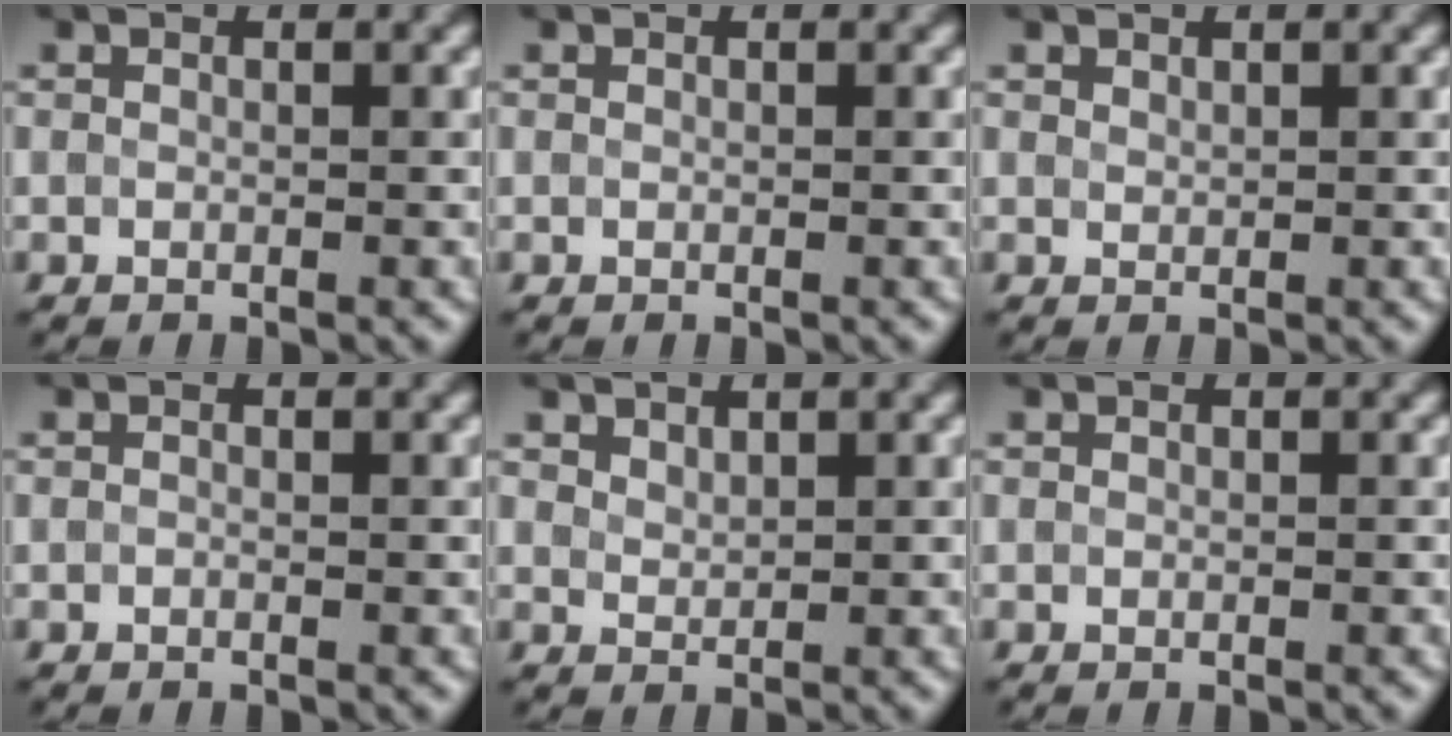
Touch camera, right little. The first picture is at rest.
{"total": 0.0}
{"total": 0.8, "force": [0.8, 0.2, 0.1], "torque": [-0.002, -0.002, 0.018]}
{"total": 0.0}
{"total": 1.5, "force": [1.4, 0.6, 0.4], "torque": [-0.011, -0.001, 0.032]}
{"total": 0.0}